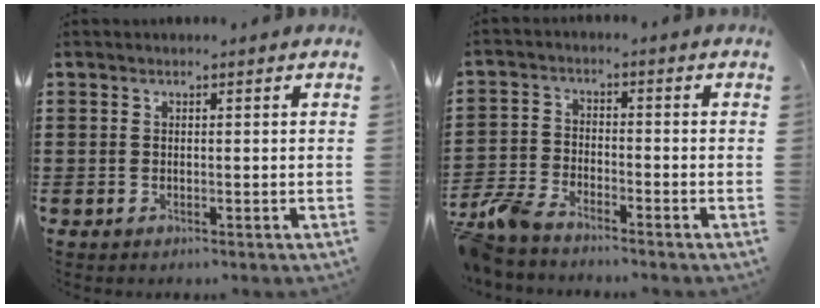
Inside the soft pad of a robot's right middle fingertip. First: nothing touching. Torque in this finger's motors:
{"motor_torque": [1.85, -0.29, 0.78, 0.21]}